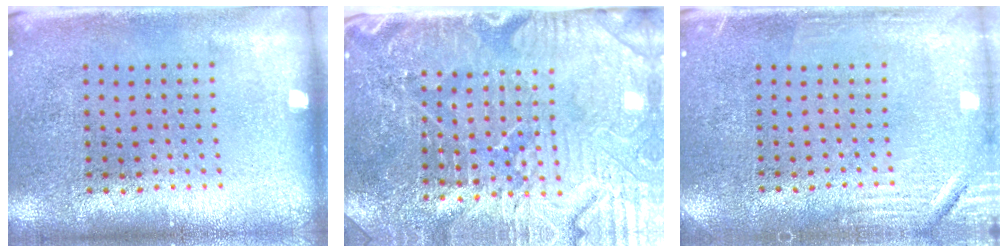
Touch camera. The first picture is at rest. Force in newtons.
{"total": 5.0, "press": 4.6, "slide": 1.9}
{"total": 2.7, "press": 2.7, "slide": 0.4}